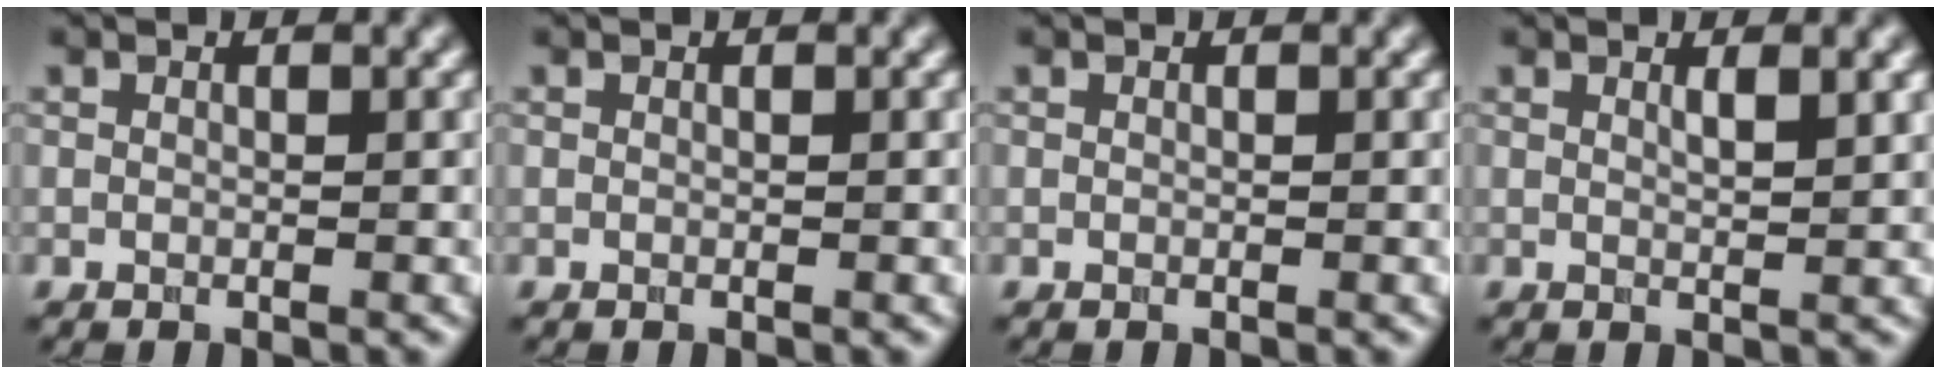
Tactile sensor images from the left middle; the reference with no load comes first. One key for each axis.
{"total": 0.0}
{"total": 0.0}
{"total": 2.0, "fx": 1.0, "fy": 0.6, "fz": 1.6, "tx": -0.016, "ty": 0.002, "tz": 0.012}